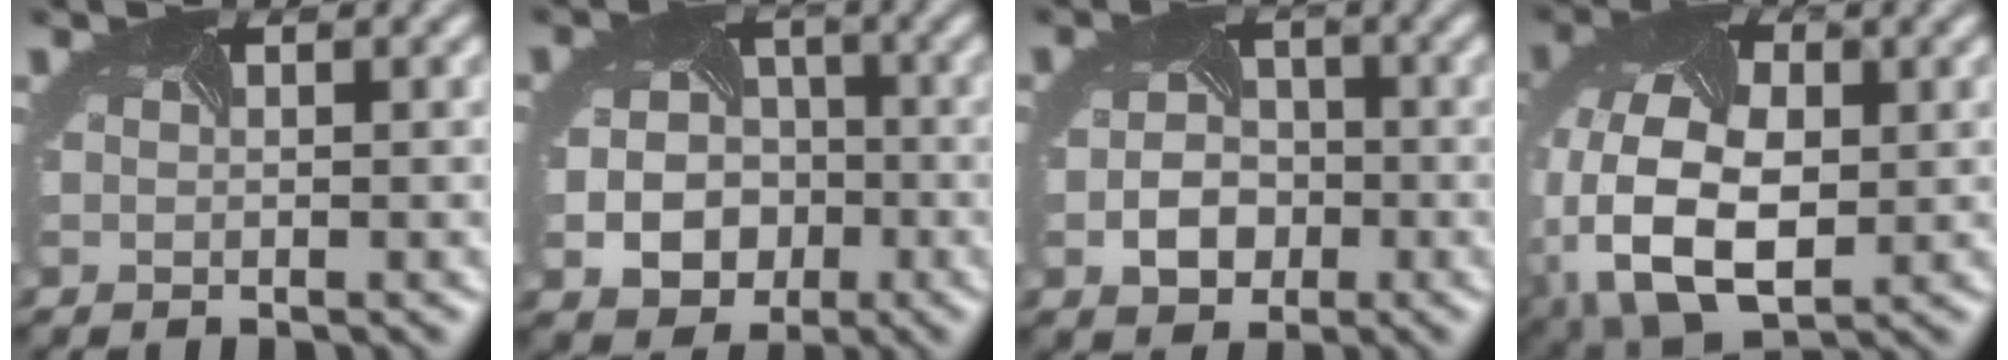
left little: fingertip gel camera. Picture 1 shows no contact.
{"total": 7.5, "force": [-2.5, 6.1, 3.6], "torque": [-0.046, -0.034, -0.032]}
{"total": 3.9, "force": [-1.6, 3.0, 1.9], "torque": [-0.043, -0.007, -0.021]}
{"total": 11.9, "force": [-2.9, 7.5, 8.8], "torque": [-0.214, -0.025, -0.042]}